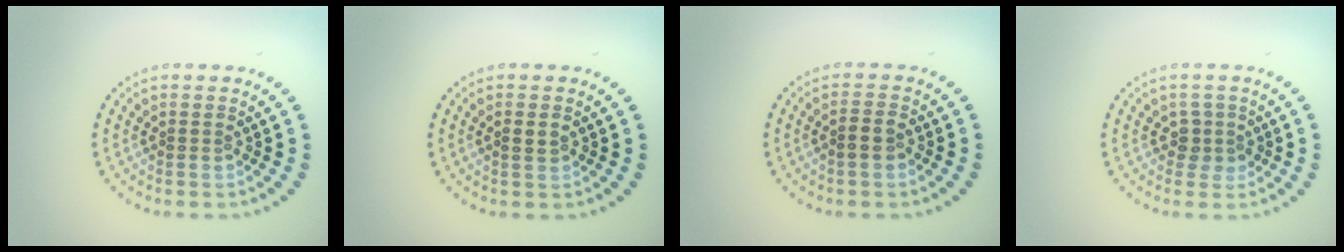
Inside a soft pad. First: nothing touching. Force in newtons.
{"total": 0.9, "press": 0.9, "slide": 0.1}
{"total": 1.5, "press": 1.4, "slide": 0.4}
{"total": 1.7, "press": 1.4, "slide": 0.8}